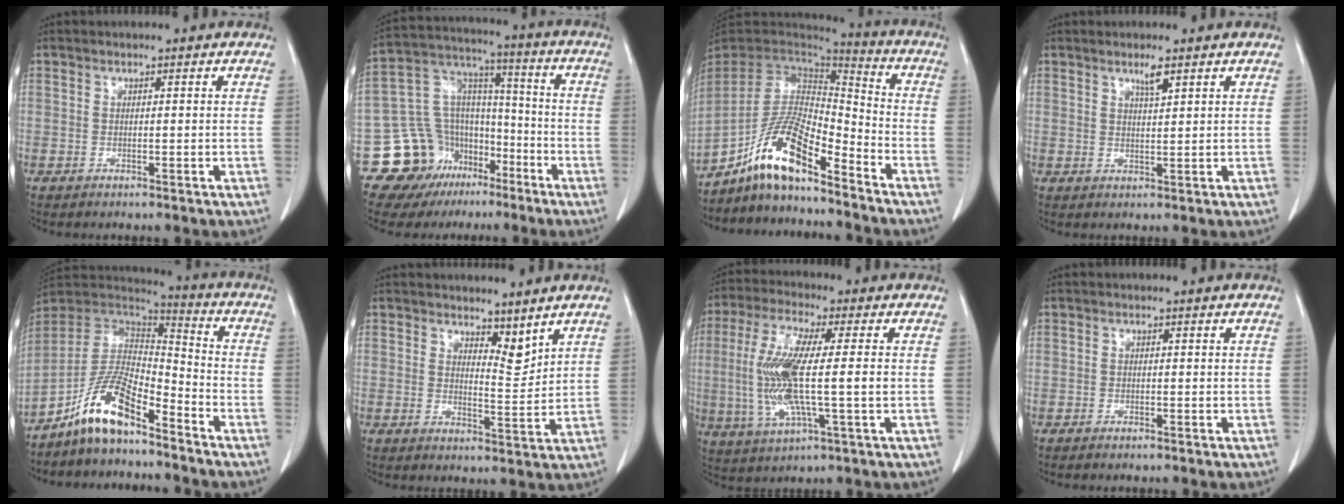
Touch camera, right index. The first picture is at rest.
{"total": 16.6, "force": [-8.7, 13.0, 5.3], "torque": [-0.096, 0.098, -0.134]}
{"total": 13.7, "force": [-9.4, 2.9, 9.6], "torque": [-0.190, 0.010, -0.174]}
{"total": 2.1, "force": [1.4, 0.1, 1.5], "torque": [-0.031, -0.003, 0.027]}
{"total": 11.8, "force": [-8.2, 3.1, 7.8], "torque": [-0.165, 0.017, -0.157]}
{"total": 4.1, "force": [3.4, 1.3, 1.8], "torque": [-0.024, -0.012, 0.059]}
{"total": 12.6, "force": [-0.4, 1.7, 12.5], "torque": [-0.269, -0.005, -0.008]}
{"total": 0.7, "force": [-0.5, 0.1, 0.4], "torque": [-0.011, -0.002, -0.006]}